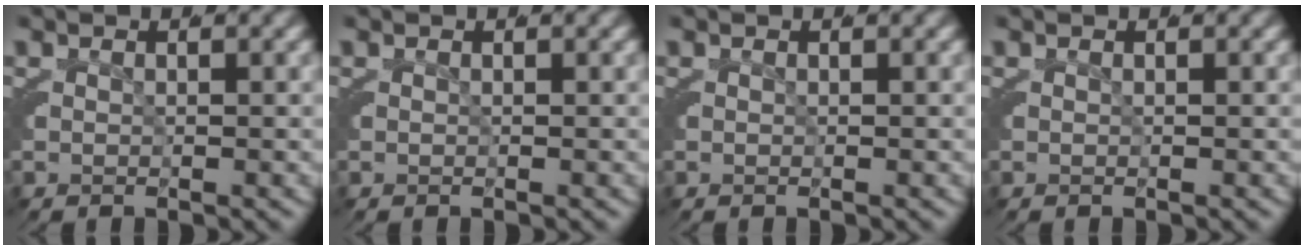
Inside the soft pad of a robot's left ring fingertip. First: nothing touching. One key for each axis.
{"total": 0.0}
{"total": 0.0}
{"total": 0.0}